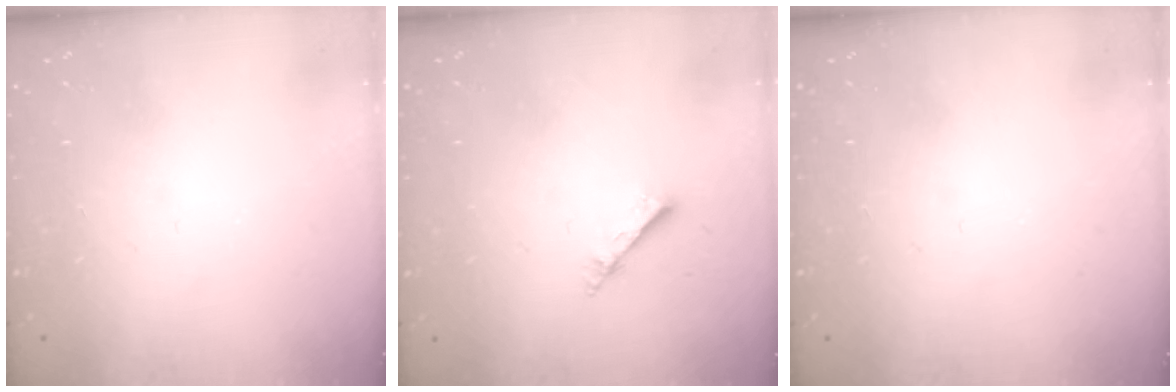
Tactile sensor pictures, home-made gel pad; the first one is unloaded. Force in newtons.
{"total": 2.6, "press": 2.6, "slide": 0.3}
{"total": 0.0}